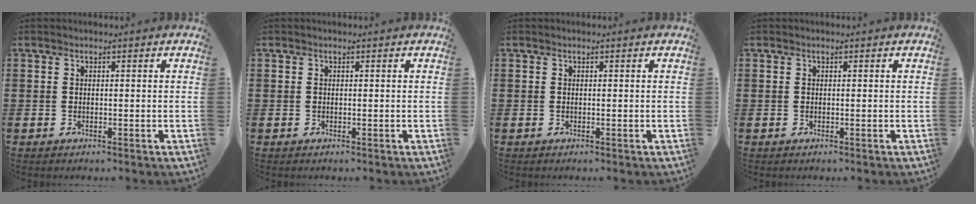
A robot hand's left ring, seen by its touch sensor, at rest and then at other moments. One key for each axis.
{"total": 0.0}
{"total": 0.0}
{"total": 0.0}